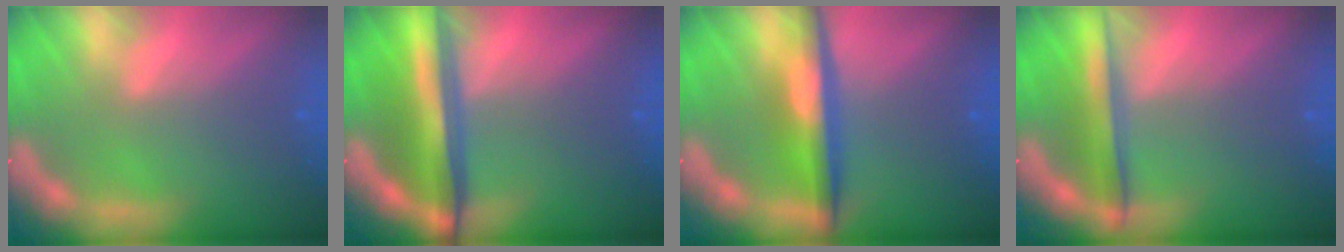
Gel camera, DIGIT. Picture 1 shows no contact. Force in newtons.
{"total": 8.1}
{"total": 5.5}
{"total": 4.4}